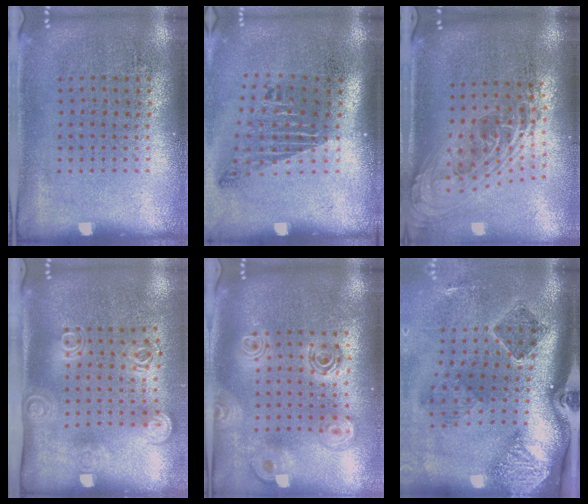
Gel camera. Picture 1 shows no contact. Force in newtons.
{"total": 1.8, "press": 1.2, "slide": 1.4}
{"total": 2.2, "press": 1.6, "slide": 1.4}
{"total": 1.9, "press": 1.4, "slide": 1.3}
{"total": 2.2, "press": 1.8, "slide": 1.4}
{"total": 2.8, "press": 1.9, "slide": 2.1}